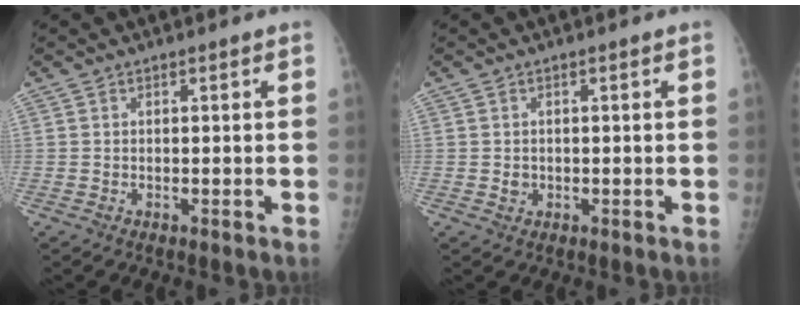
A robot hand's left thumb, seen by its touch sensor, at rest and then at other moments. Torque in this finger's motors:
{"motor_torque": [-0.13, -0.03, 0.04, -0.04, 0.00]}